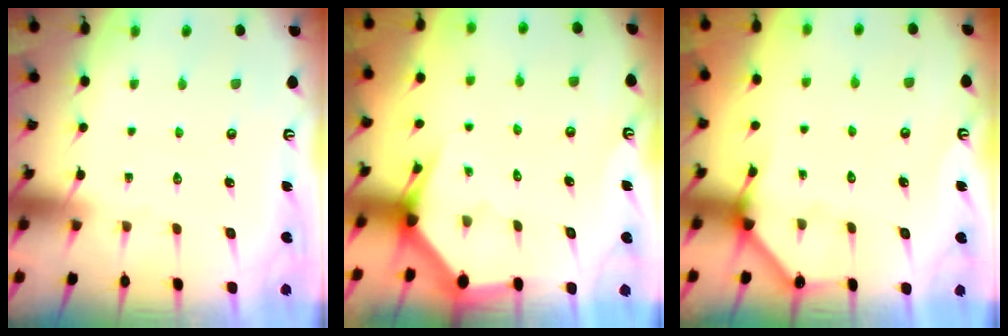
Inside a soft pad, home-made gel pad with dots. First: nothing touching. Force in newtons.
{"total": 2.7, "press": 2.7, "slide": 0.1}
{"total": 3.2, "press": 3.2, "slide": 0.3}